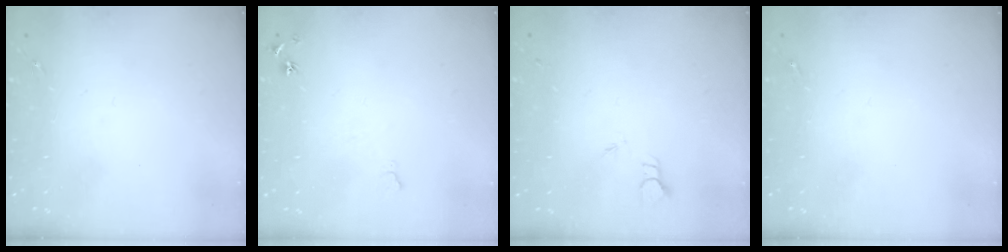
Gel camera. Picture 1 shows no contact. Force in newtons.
{"total": 6.5, "press": 6.4, "slide": 0.8}
{"total": 2.0, "press": 2.0, "slide": 0.1}
{"total": 0.0}